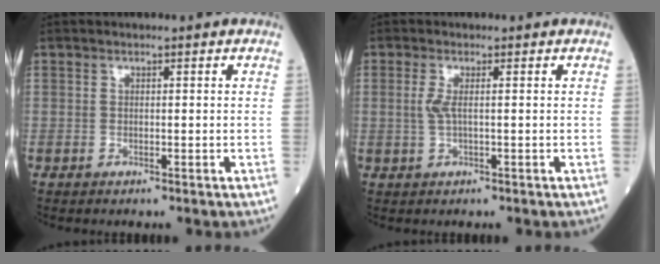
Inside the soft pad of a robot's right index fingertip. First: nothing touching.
{"total": 2.1, "force": [0.2, 0.2, 2.1], "torque": [-0.054, -0.002, 0.003]}